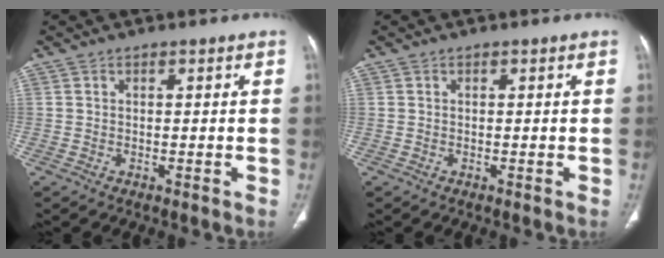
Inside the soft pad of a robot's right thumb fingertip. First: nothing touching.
{"total": 0.0}